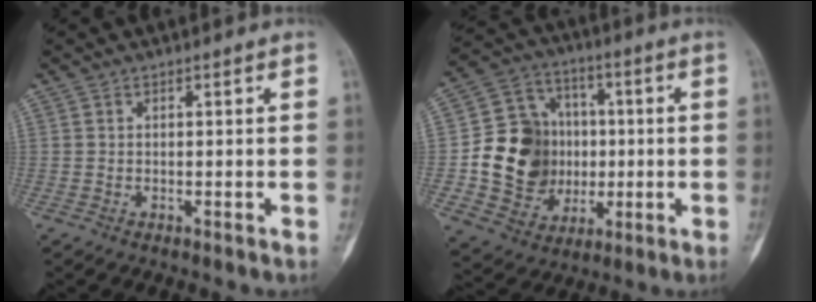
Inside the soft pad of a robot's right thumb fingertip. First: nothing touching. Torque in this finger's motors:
{"motor_torque": [-0.10, 0.55, 0.59, -0.56, 0.09]}